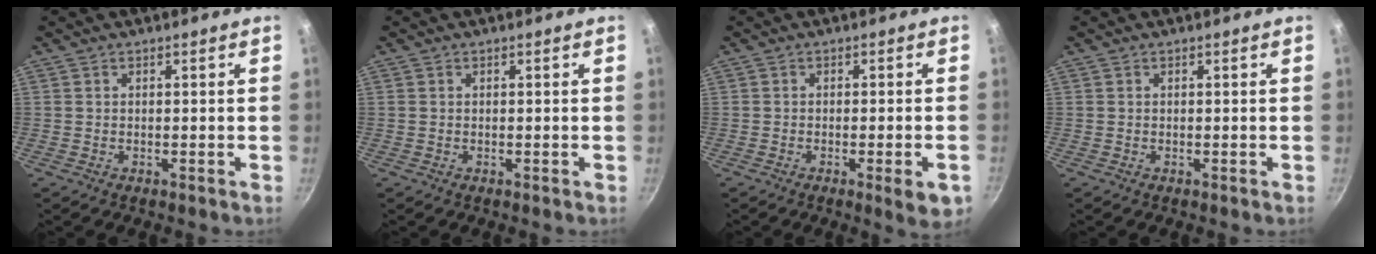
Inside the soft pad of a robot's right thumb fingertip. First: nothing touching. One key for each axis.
{"total": 0.0}
{"total": 5.3, "fx": -2.1, "fy": 1.0, "fz": 4.8, "tx": -0.057, "ty": 0.003, "tz": -0.026}
{"total": 0.0}